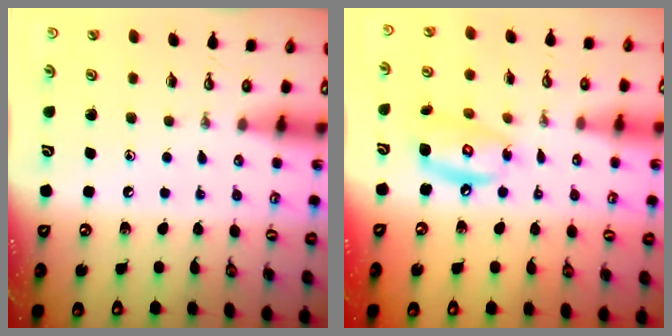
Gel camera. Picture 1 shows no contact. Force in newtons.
{"total": 11.3, "press": 11.3, "slide": 1.2}